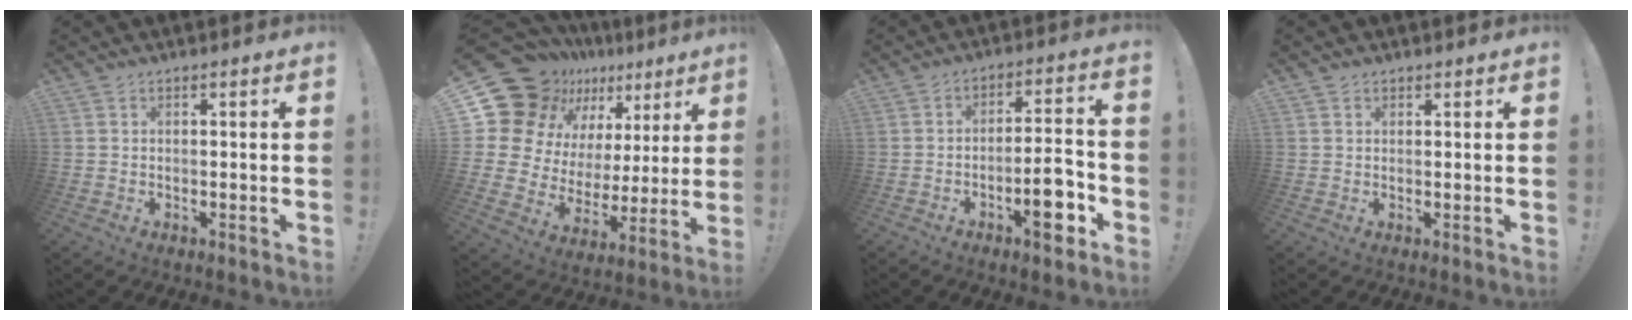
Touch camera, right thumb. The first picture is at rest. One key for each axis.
{"total": 17.8, "fx": 11.6, "fy": 11.6, "fz": 6.9, "tx": -0.104, "ty": -0.089, "tz": 0.242}
{"total": 11.4, "fx": -5.3, "fy": 3.2, "fz": 9.6, "tx": -0.120, "ty": 0.021, "tz": -0.088}
{"total": 1.1, "fx": 0.8, "fy": 0.8, "fz": 0.1, "tx": 0.004, "ty": -0.002, "tz": 0.015}